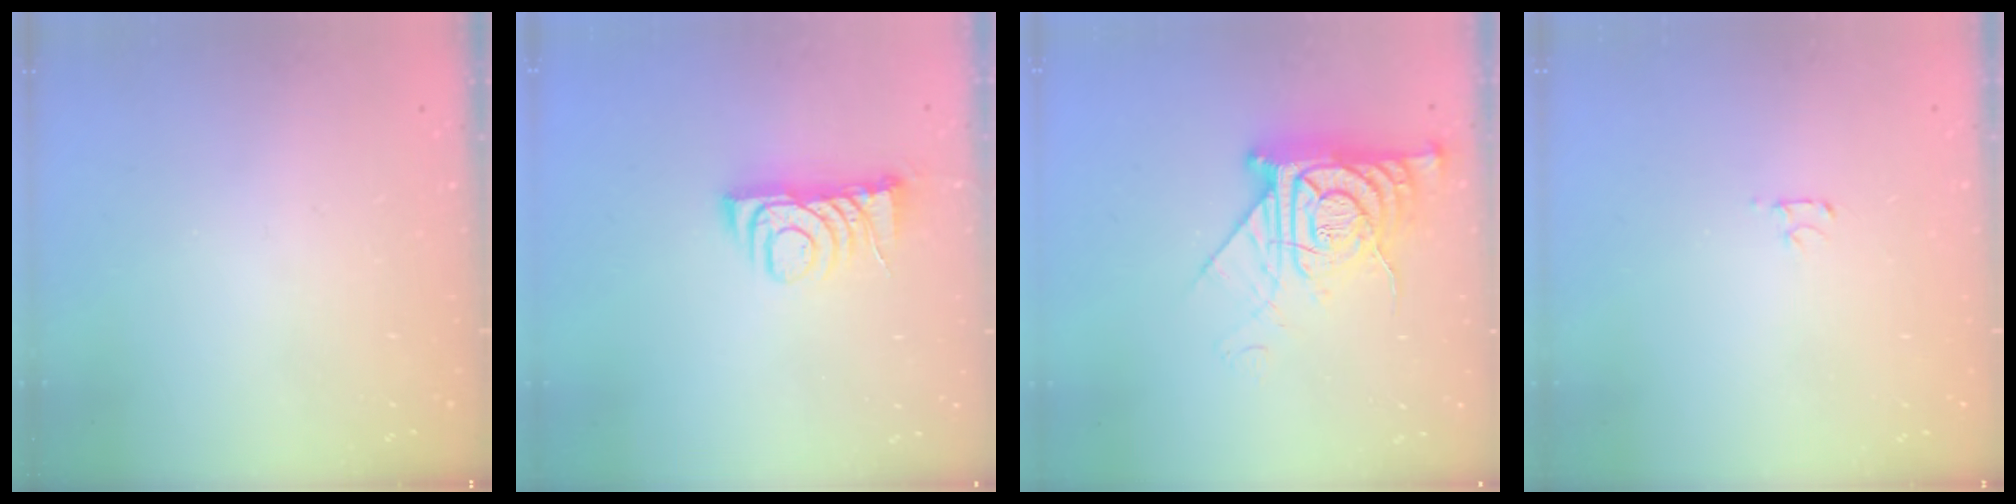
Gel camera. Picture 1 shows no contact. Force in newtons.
{"total": 7.0, "press": 7.0, "slide": 0.7}
{"total": 14.0, "press": 13.9, "slide": 1.4}
{"total": 2.5, "press": 2.4, "slide": 0.3}